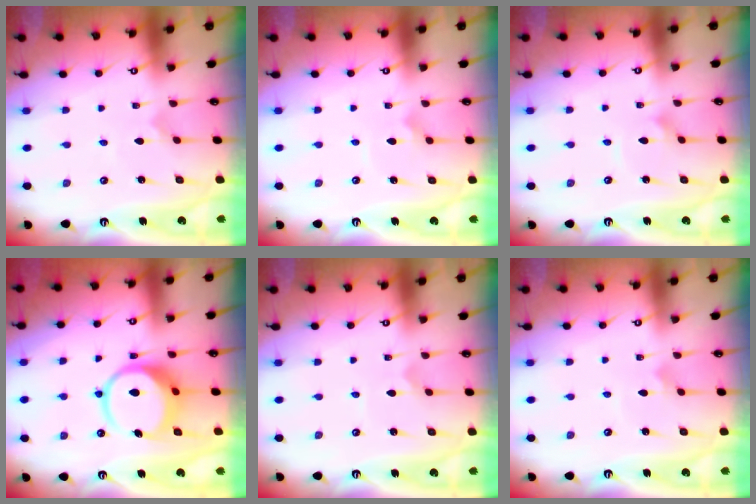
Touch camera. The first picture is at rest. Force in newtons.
{"total": 1.6, "press": 1.6, "slide": 0.0}
{"total": 1.5, "press": 1.5, "slide": 0.1}
{"total": 11.9, "press": 11.7, "slide": 1.6}
{"total": 0.0}
{"total": 1.5, "press": 1.5, "slide": 0.1}